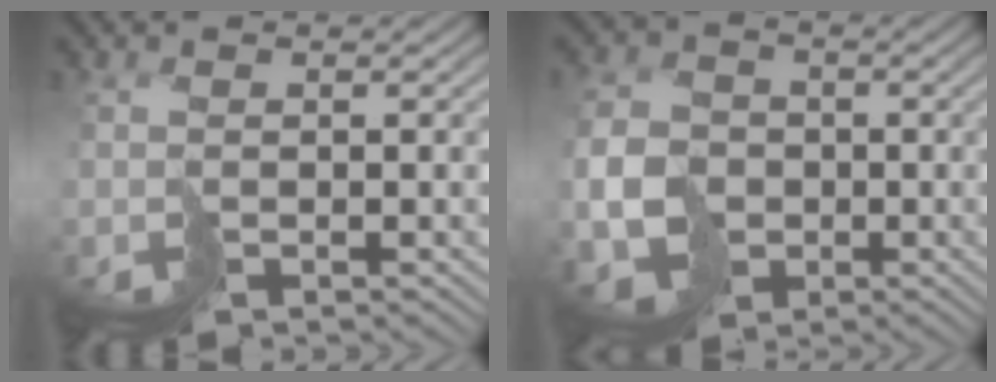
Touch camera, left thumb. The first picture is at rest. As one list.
[{"total": 7.0, "force": [-2.0, 5.9, 3.3], "torque": [-0.087, -0.014, -0.046]}]